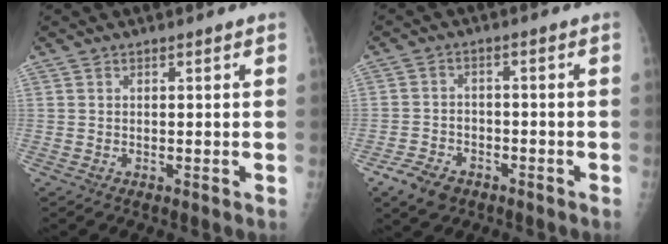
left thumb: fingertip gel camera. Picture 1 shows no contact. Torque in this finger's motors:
{"motor_torque": [-0.75, 0.80, -0.09, 0.10, 0.02]}